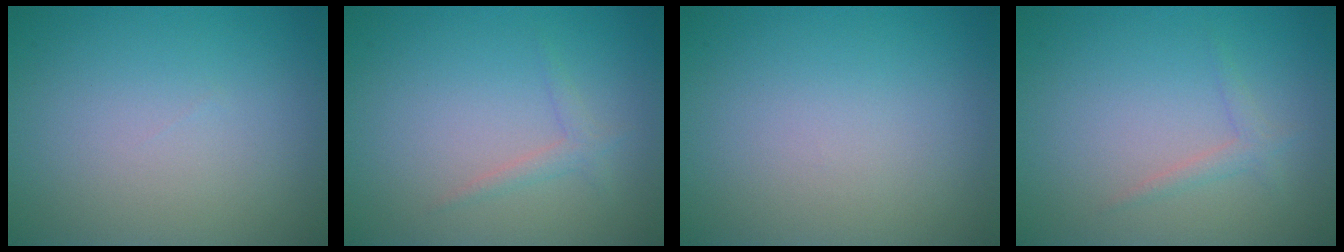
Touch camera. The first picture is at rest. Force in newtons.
{"total": 1.2, "press": 1.2, "slide": 0.0}
{"total": 0.0}
{"total": 1.2, "press": 1.2, "slide": 0.0}